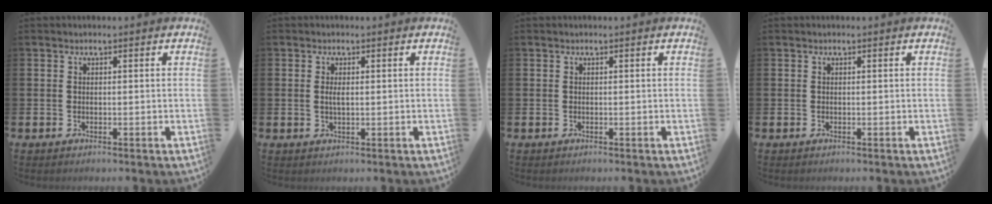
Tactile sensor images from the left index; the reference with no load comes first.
{"total": 1.4, "force": [0.3, 0.5, 1.3], "torque": [-0.025, 0.004, 0.002]}
{"total": 0.0}
{"total": 0.0}